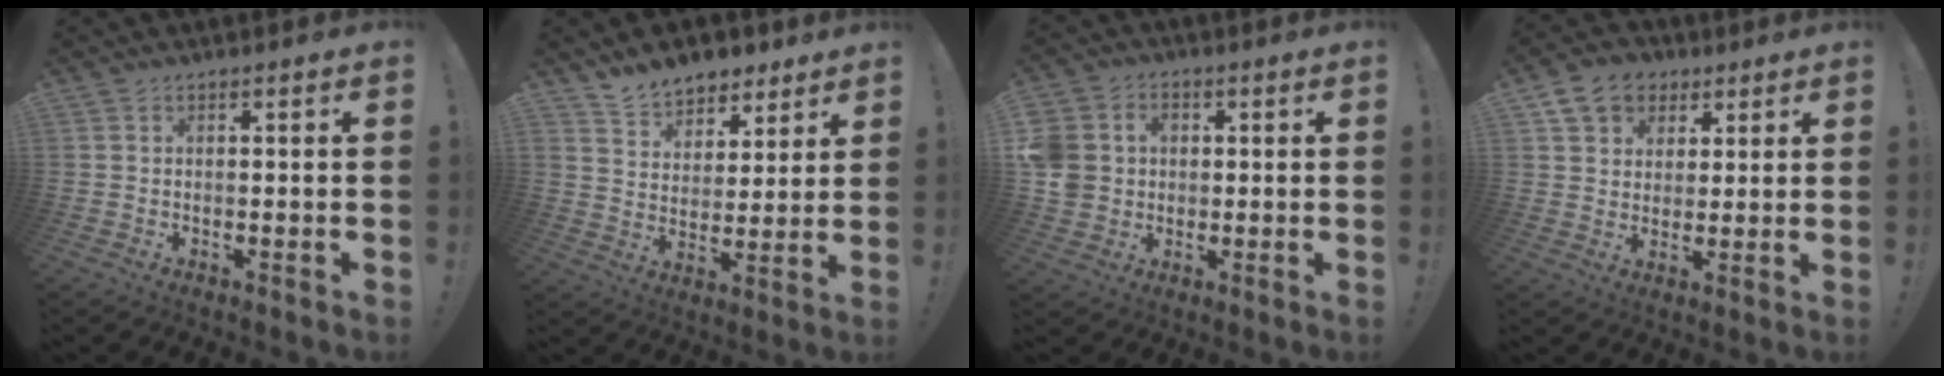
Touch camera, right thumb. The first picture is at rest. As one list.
[{"total": 9.8, "force": [8.1, 5.4, 1.4], "torque": [-0.022, -0.063, 0.158]}, {"total": 9.7, "force": [0.0, 8.8, 3.9], "torque": [-0.079, 0.007, 0.005]}, {"total": 10.4, "force": [4.9, 8.3, 3.7], "torque": [-0.057, -0.018, 0.101]}]